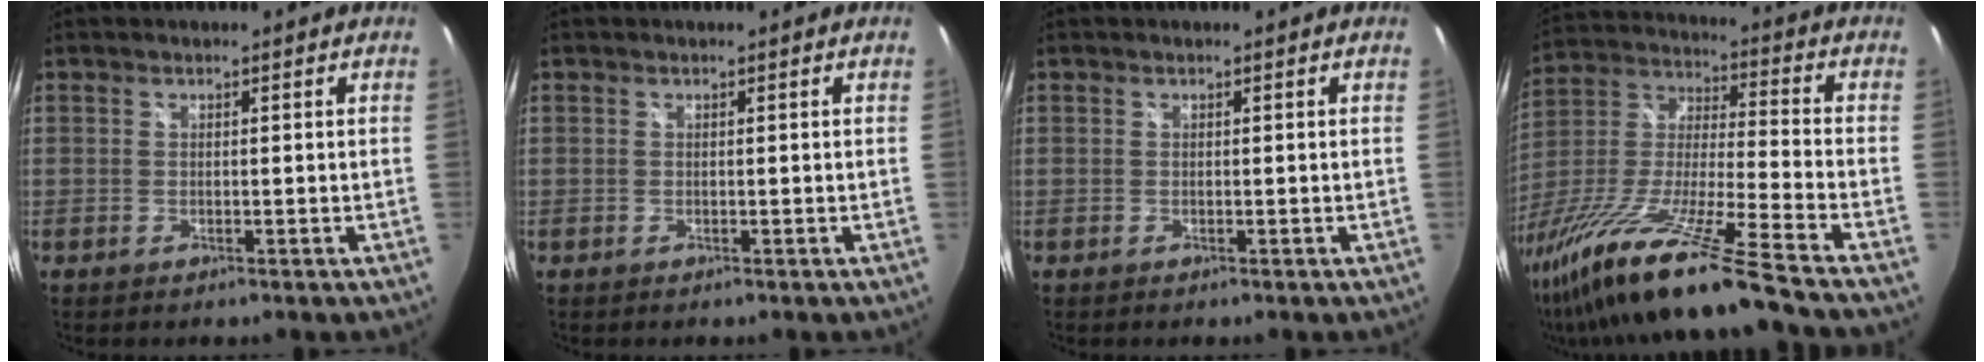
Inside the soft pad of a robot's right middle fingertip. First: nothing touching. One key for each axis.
{"total": 0.0}
{"total": 0.0}
{"total": 25.7, "fx": -19.3, "fy": -0.6, "fz": 17.0, "tx": -0.308, "ty": -0.057, "tz": -0.347}